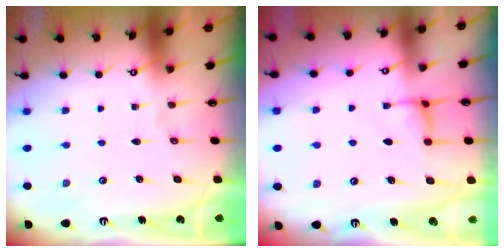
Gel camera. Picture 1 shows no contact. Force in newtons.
{"total": 0.8, "press": 0.3, "slide": 0.7}